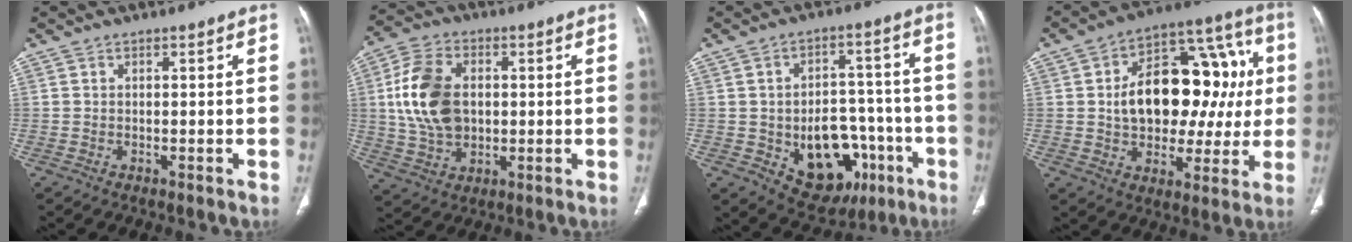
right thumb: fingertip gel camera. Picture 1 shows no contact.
{"total": 14.3, "force": [1.4, 9.8, 10.4], "torque": [-0.186, 0.007, 0.029]}
{"total": 17.0, "force": [-5.7, 11.5, 11.1], "torque": [-0.112, 0.040, -0.064]}
{"total": 23.8, "force": [2.3, 14.8, 18.5], "torque": [-0.231, 0.040, 0.039]}